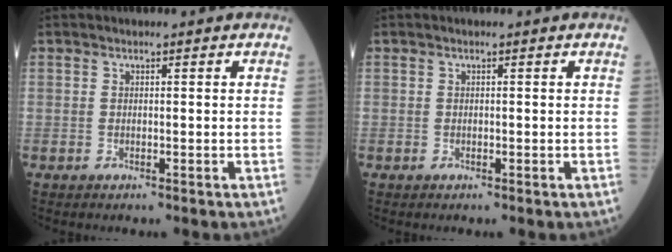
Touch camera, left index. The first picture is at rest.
{"total": 0.0}